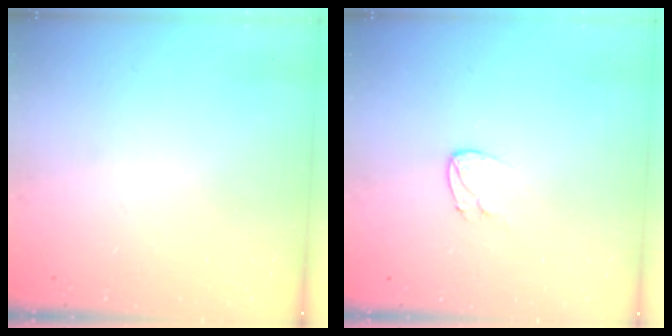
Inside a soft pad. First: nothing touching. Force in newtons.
{"total": 5.6, "press": 5.6, "slide": 0.7}